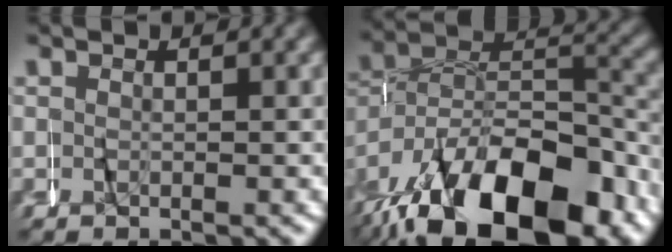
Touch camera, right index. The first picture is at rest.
{"total": 16.8, "force": [-8.8, 9.3, 10.9], "torque": [-0.195, -0.043, -0.114]}